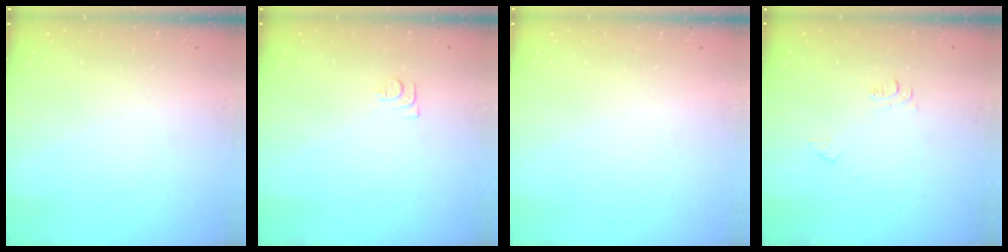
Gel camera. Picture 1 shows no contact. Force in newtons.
{"total": 6.6, "press": 6.6, "slide": 0.7}
{"total": 0.0}
{"total": 3.9, "press": 3.9, "slide": 0.5}